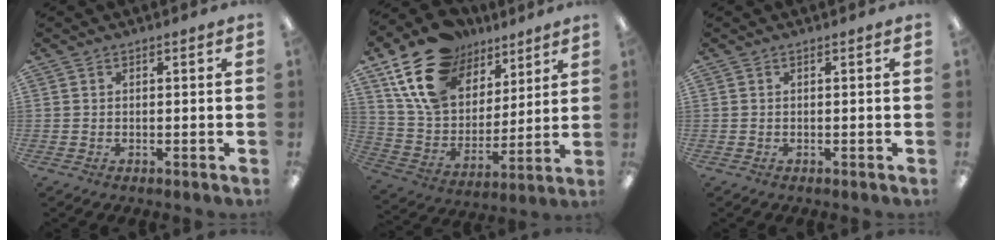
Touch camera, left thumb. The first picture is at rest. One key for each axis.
{"total": 21.4, "fx": 12.9, "fy": 13.7, "fz": 10.3, "tx": -0.188, "ty": -0.056, "tz": 0.242}
{"total": 0.0}